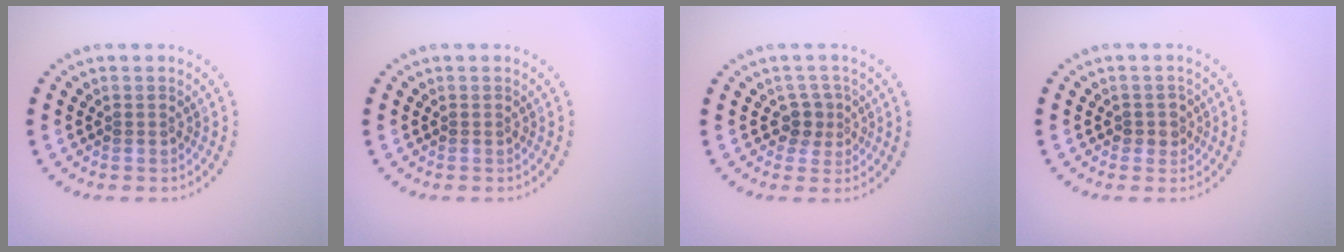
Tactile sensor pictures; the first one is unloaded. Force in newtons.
{"total": 0.0}
{"total": 1.9, "press": 1.4, "slide": 1.2}
{"total": 1.3, "press": 1.1, "slide": 0.5}